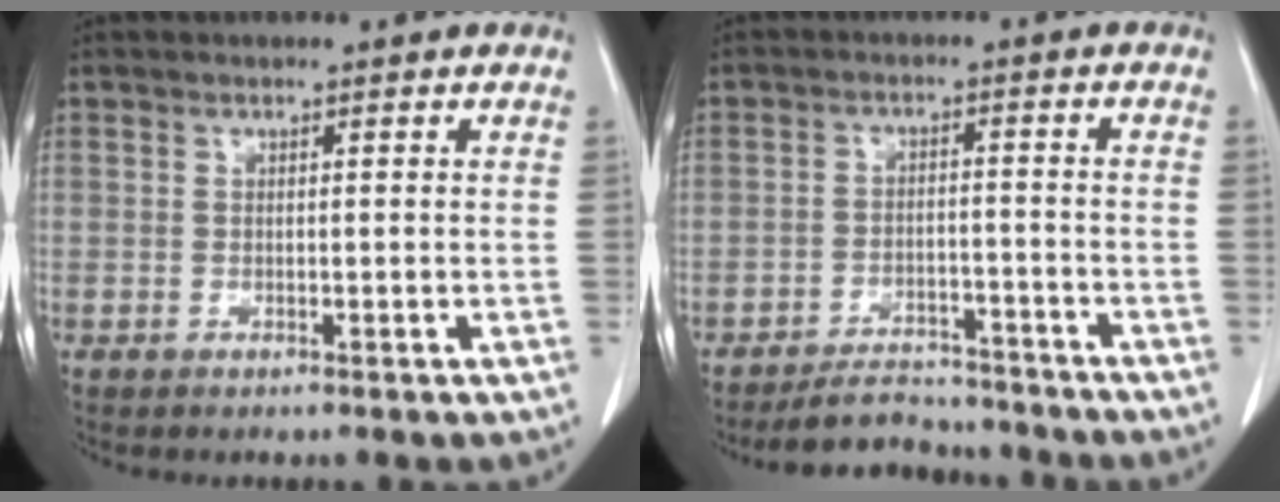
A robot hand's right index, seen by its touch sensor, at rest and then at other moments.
{"total": 7.3, "force": [-6.9, 2.0, 0.9], "torque": [-0.010, 0.004, -0.108]}